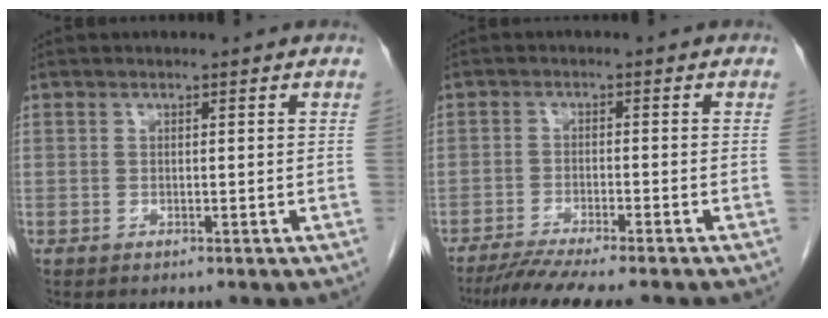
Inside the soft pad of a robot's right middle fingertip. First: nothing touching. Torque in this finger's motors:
{"motor_torque": [1.15, -0.99, 0.13, 0.07]}